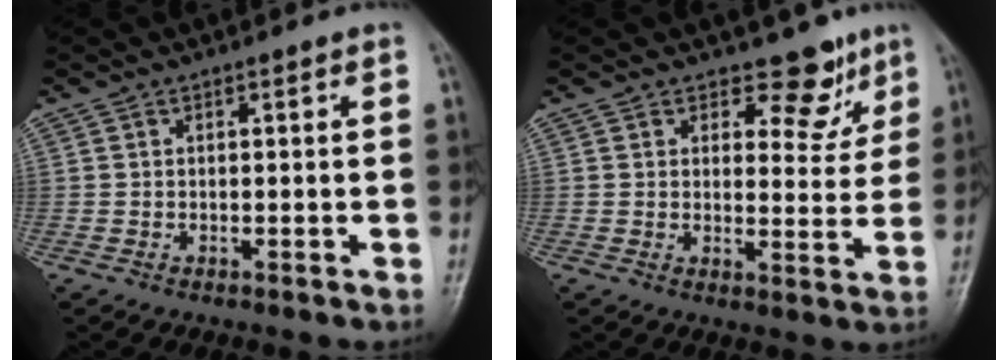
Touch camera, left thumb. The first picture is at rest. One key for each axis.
{"total": 6.9, "fx": 5.0, "fy": 4.1, "fz": 2.2, "tx": 0.011, "ty": -0.032, "tz": 0.065}